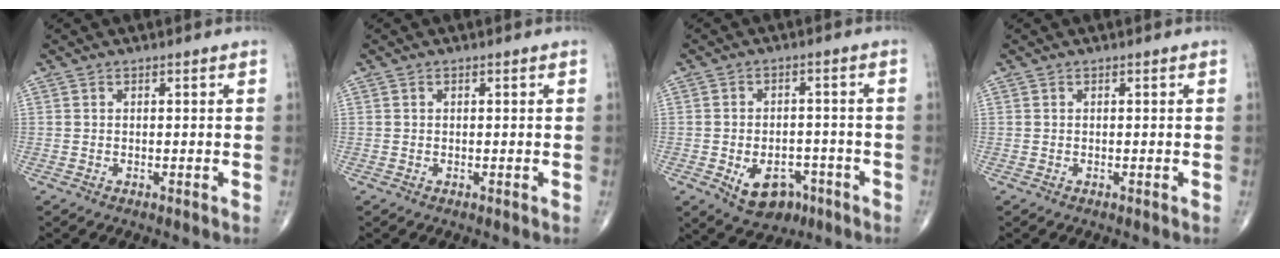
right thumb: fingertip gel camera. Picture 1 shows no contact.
{"total": 0.0}
{"total": 8.8, "force": [-4.0, 6.0, 5.1], "torque": [-0.059, 0.024, -0.047]}
{"total": 0.0}